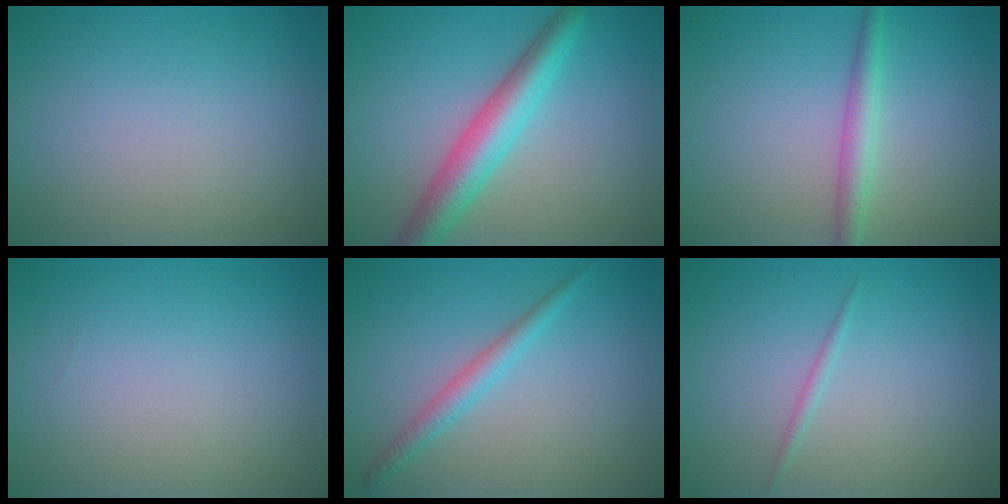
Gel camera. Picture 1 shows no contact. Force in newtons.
{"total": 5.0, "press": 5.0, "slide": 0.0}
{"total": 2.3, "press": 2.3, "slide": 0.1}
{"total": 0.0}
{"total": 2.0, "press": 2.0, "slide": 0.0}
{"total": 0.7, "press": 0.7, "slide": 0.1}